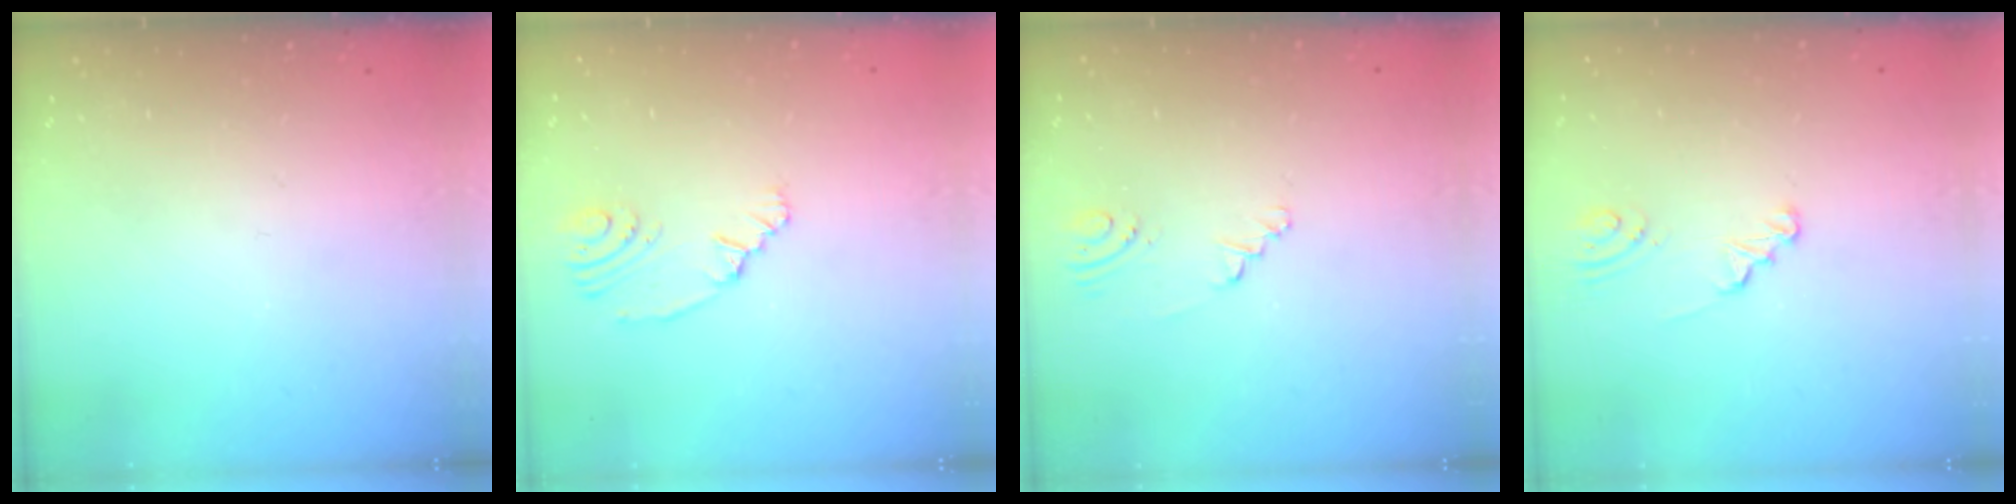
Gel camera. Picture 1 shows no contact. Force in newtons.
{"total": 4.4, "press": 2.6, "slide": 3.5}
{"total": 2.0, "press": 1.6, "slide": 1.2}
{"total": 1.8, "press": 1.8, "slide": 0.2}